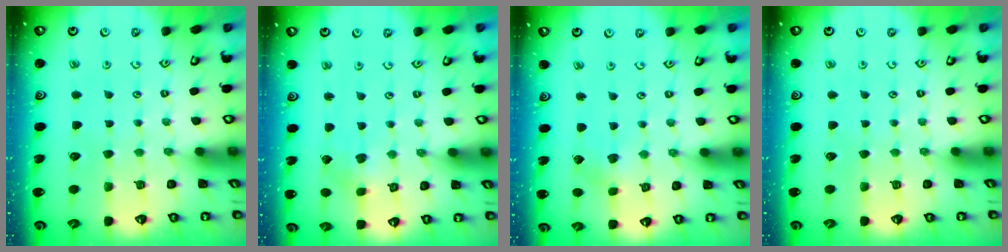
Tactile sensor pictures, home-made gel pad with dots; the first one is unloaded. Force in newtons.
{"total": 2.6, "press": 2.5, "slide": 0.4}
{"total": 2.1, "press": 2.1, "slide": 0.3}
{"total": 0.0}